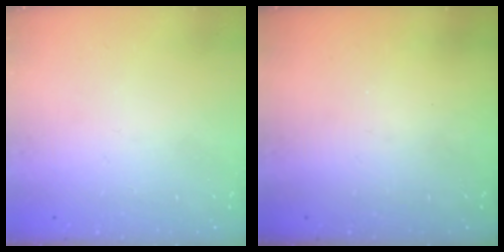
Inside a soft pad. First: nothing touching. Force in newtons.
{"total": 0.0}